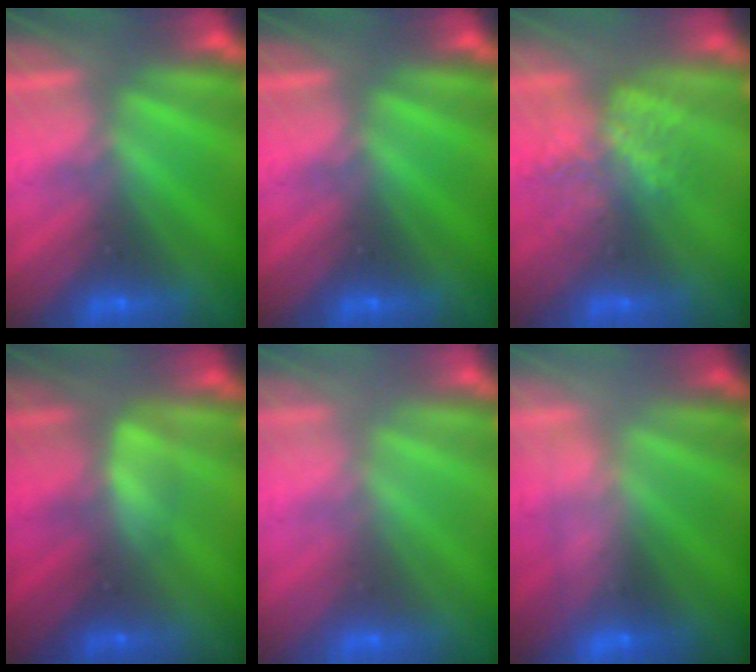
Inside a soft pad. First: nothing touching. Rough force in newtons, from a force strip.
{"total": 0.0}
{"total": 6.9}
{"total": 2.4}
{"total": 2.8}
{"total": 2.4}